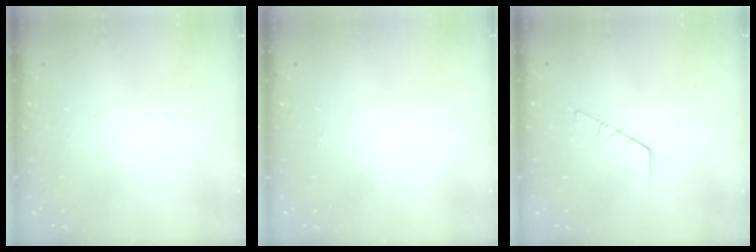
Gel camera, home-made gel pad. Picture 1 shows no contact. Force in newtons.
{"total": 0.0}
{"total": 2.1, "press": 2.1, "slide": 0.1}